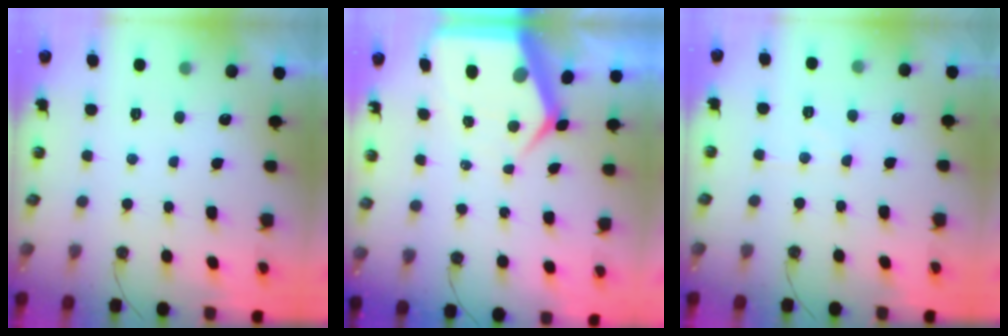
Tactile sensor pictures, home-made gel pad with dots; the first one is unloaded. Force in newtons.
{"total": 9.5, "press": 9.4, "slide": 0.9}
{"total": 6.0, "press": 5.9, "slide": 0.7}